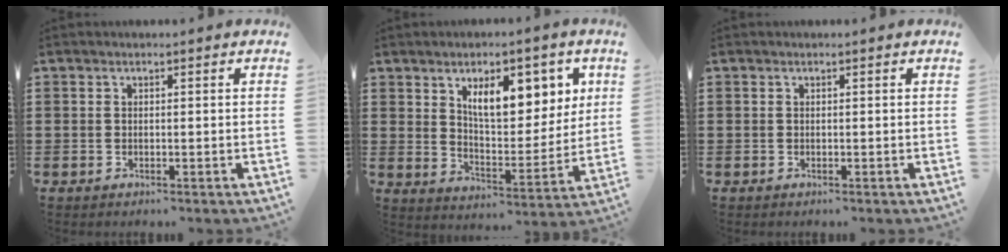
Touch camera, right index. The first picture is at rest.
{"total": 9.9, "force": [5.1, 4.6, 7.1], "torque": [-0.116, -0.007, 0.084]}
{"total": 0.0}